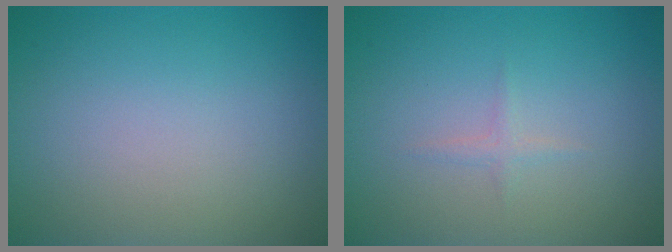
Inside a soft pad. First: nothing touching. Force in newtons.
{"total": 0.7, "press": 0.7, "slide": 0.1}